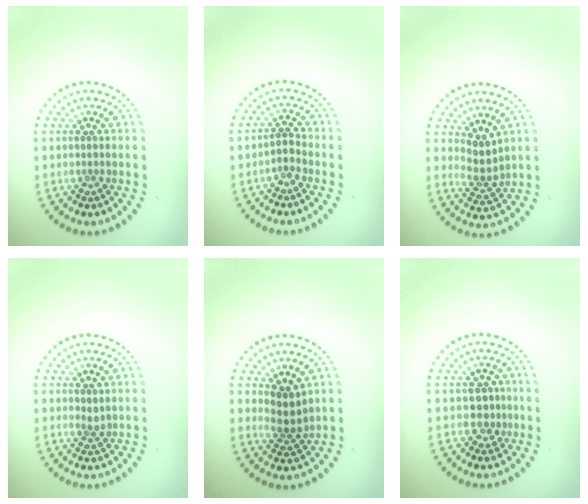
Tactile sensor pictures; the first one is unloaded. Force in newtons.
{"total": 1.4, "press": 0.9, "slide": 1.0}
{"total": 2.2, "press": 1.7, "slide": 1.4}
{"total": 0.9, "press": 0.7, "slide": 0.5}
{"total": 2.2, "press": 1.8, "slide": 1.3}
{"total": 1.7, "press": 1.5, "slide": 0.9}